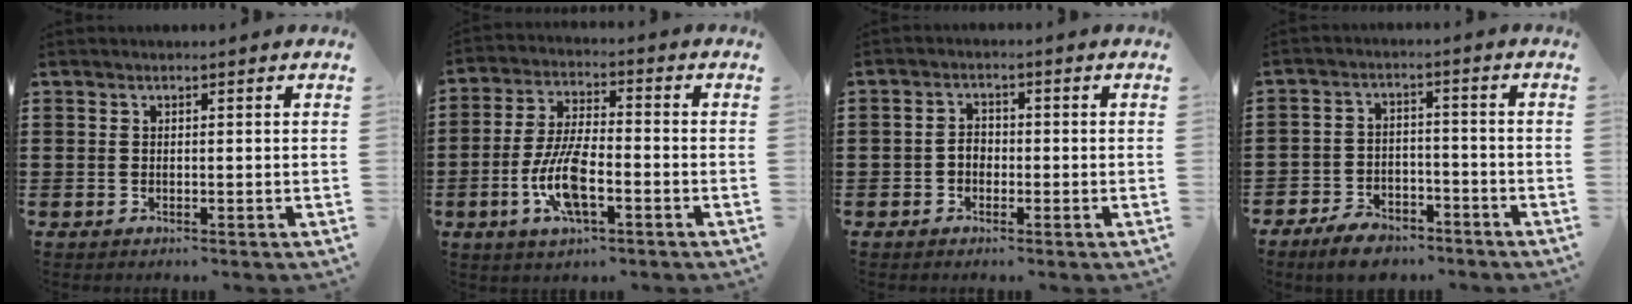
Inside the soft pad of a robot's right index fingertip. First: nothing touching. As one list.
[{"total": 9.7, "force": [-3.1, 3.4, 8.6], "torque": [-0.186, -0.010, -0.060]}, {"total": 2.0, "force": [-0.7, 1.4, 1.3], "torque": [-0.026, 0.005, -0.016]}, {"total": 5.5, "force": [-5.0, 2.0, 1.5], "torque": [-0.032, 0.016, -0.096]}]